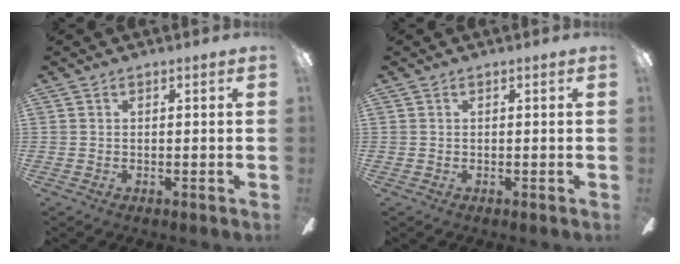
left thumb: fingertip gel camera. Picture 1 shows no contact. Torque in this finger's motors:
{"motor_torque": [0.00, 0.00, -0.16, 0.16, 0.00]}